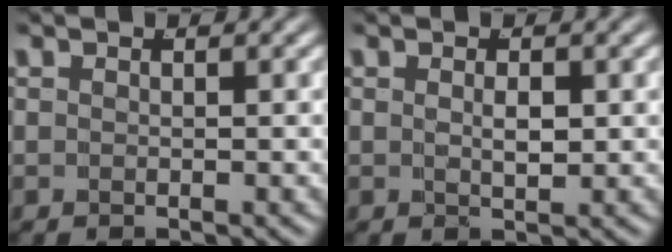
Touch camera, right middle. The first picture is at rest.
{"total": 1.4, "force": [0.2, 0.1, 1.4], "torque": [-0.019, -0.012, 0.013]}